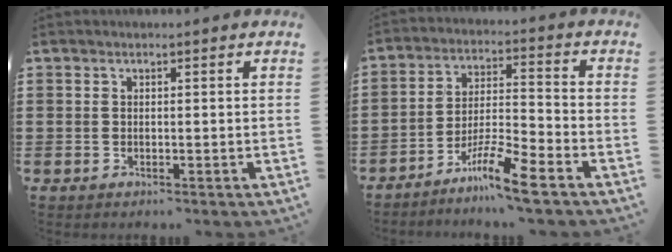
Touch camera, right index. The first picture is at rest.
{"total": 8.6, "force": [-6.7, 0.3, 5.4], "torque": [-0.107, -0.003, -0.129]}